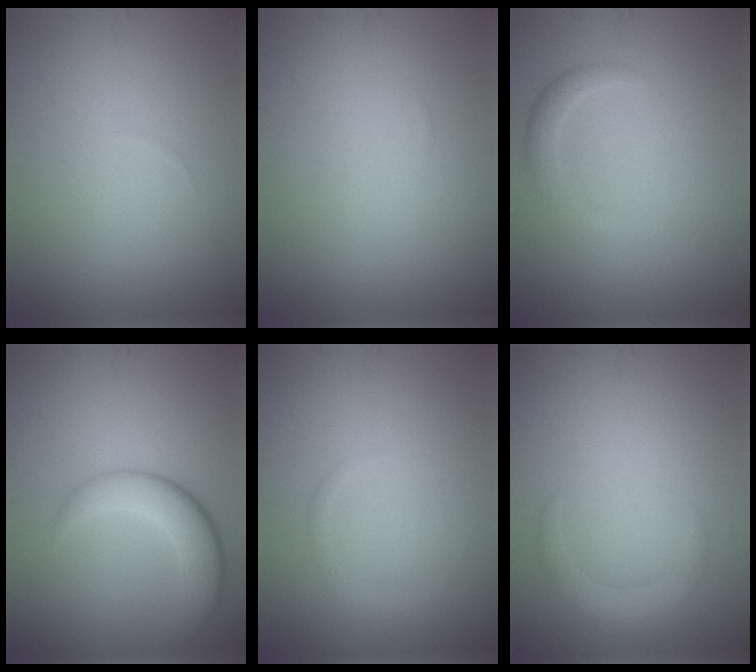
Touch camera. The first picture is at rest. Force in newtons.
{"total": 0.0}
{"total": 1.5, "press": 1.5, "slide": 0.1}
{"total": 4.6, "press": 4.6, "slide": 0.3}
{"total": 1.0, "press": 1.0, "slide": 0.1}
{"total": 2.2, "press": 2.2, "slide": 0.1}